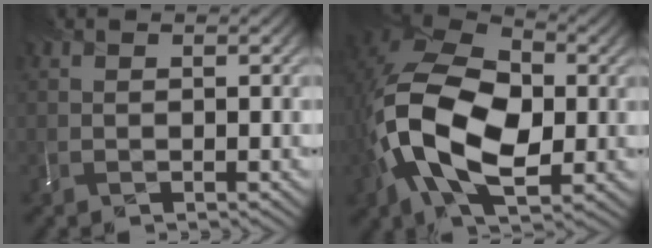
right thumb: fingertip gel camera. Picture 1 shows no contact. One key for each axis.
{"total": 15.9, "fx": -2.6, "fy": 9.4, "fz": 12.6, "tx": -0.273, "ty": 0.002, "tz": -0.063}